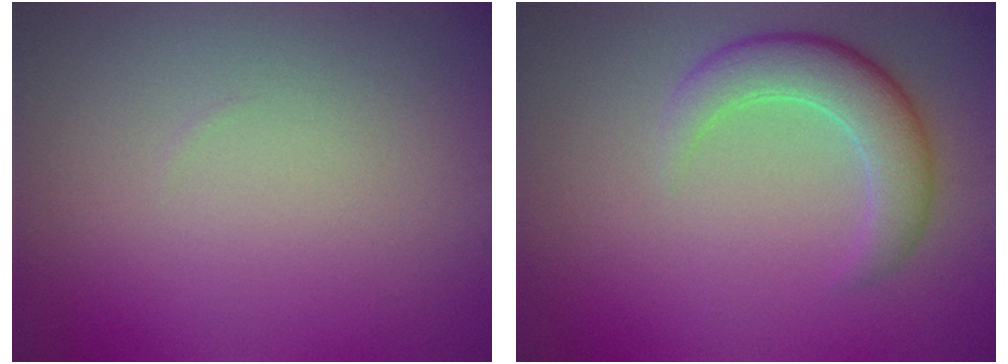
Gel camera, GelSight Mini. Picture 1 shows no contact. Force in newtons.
{"total": 4.4, "press": 4.4, "slide": 0.3}